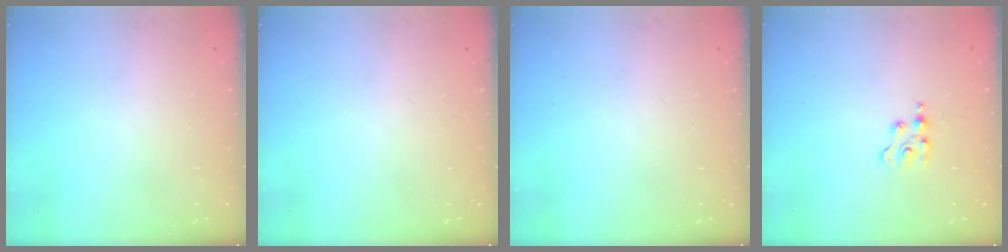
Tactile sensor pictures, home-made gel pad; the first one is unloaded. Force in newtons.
{"total": 0.0}
{"total": 0.0}
{"total": 2.3, "press": 2.3, "slide": 0.3}